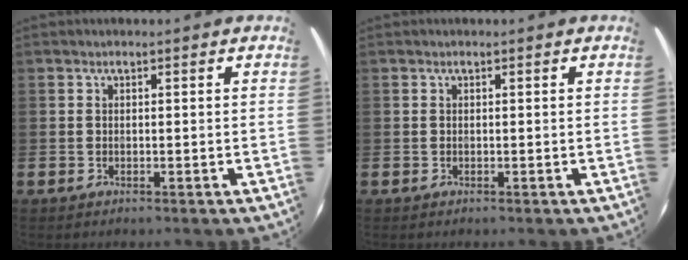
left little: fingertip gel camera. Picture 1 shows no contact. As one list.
[{"total": 0.0}]